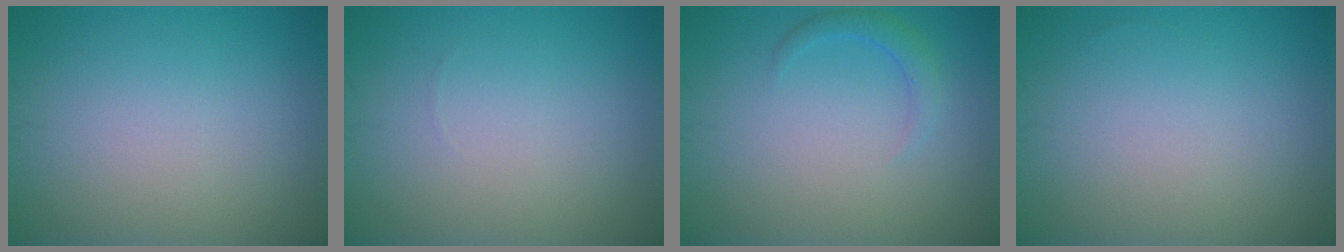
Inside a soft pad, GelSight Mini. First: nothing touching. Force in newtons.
{"total": 0.0}
{"total": 1.5, "press": 1.5, "slide": 0.1}
{"total": 0.0}